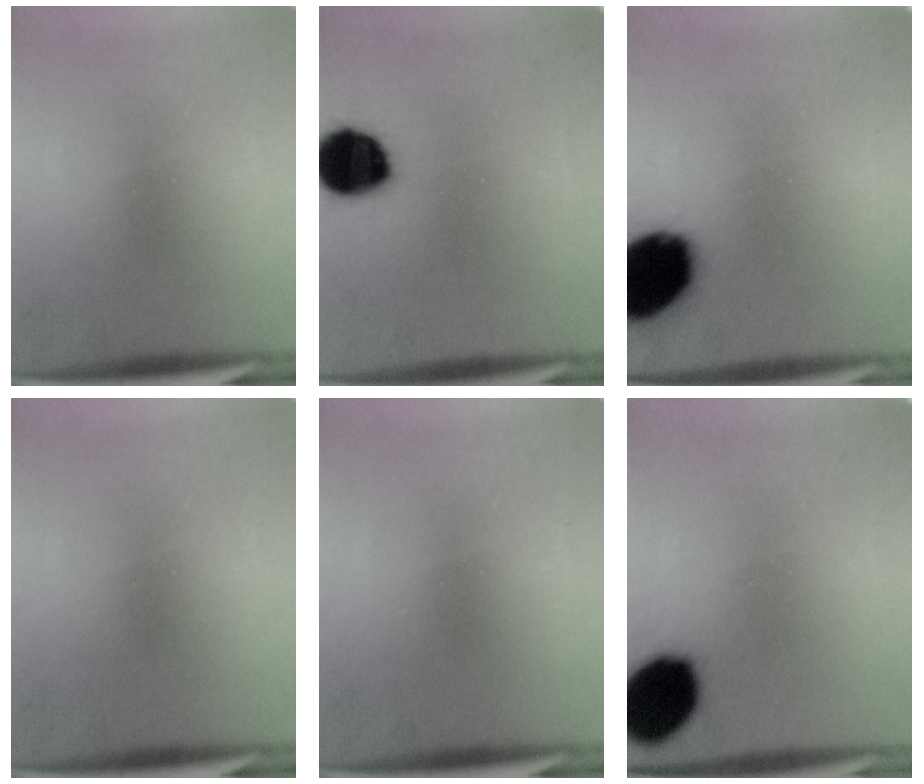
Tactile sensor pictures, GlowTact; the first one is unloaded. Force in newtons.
{"total": 14.2}
{"total": 19.1}
{"total": 0.0}
{"total": 0.0}
{"total": 14.3}